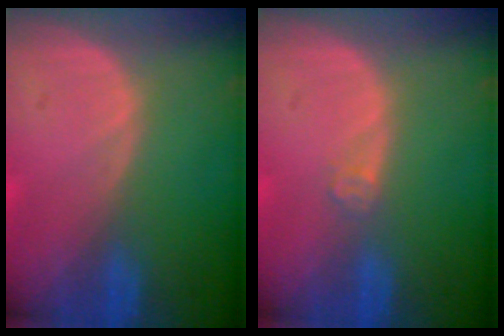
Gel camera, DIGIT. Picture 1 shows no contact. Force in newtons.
{"total": 1.5, "press": 1.2, "slide": 0.9}